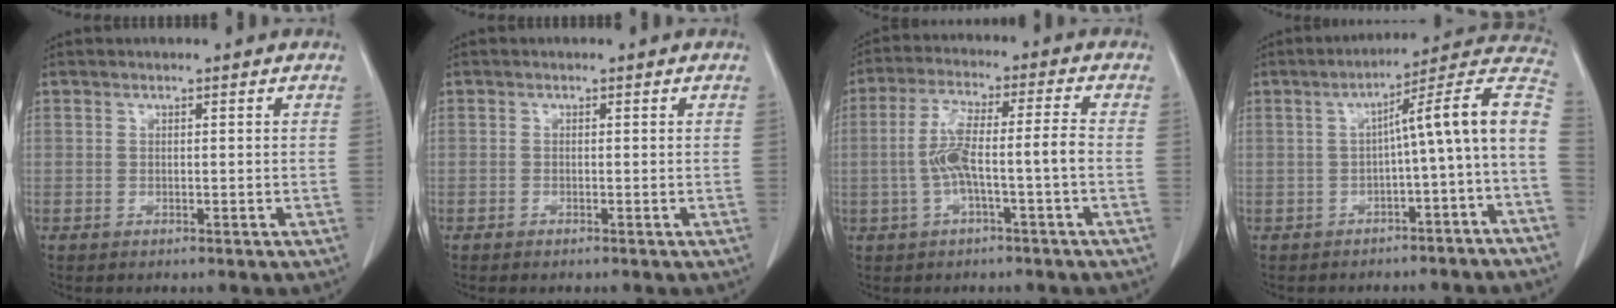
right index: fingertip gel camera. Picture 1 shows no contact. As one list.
[{"total": 0.6, "force": [-0.5, 0.0, 0.2], "torque": [-0.005, 0.001, -0.006]}, {"total": 8.0, "force": [-1.6, 0.6, 7.8], "torque": [-0.159, 0.024, -0.029]}, {"total": 13.1, "force": [-1.4, -0.3, 13.0], "torque": [-0.168, 0.043, -0.030]}]